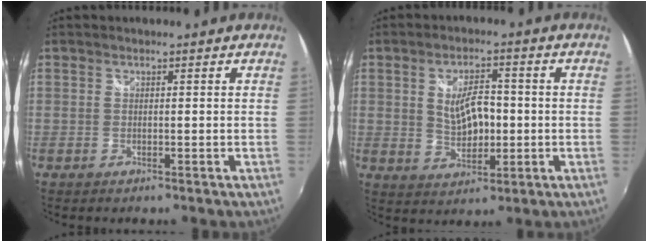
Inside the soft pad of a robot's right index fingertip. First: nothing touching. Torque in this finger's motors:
{"motor_torque": [1.42, 0.72, 0.20, 0.06]}